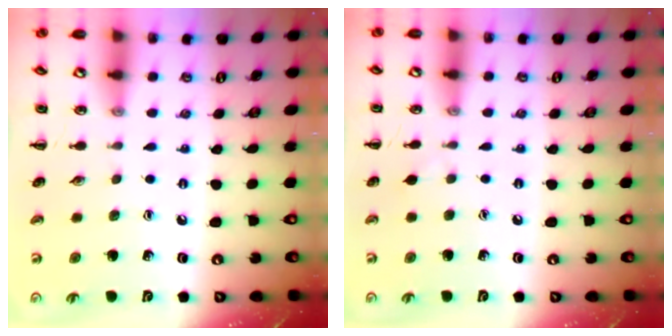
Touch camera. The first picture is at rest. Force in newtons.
{"total": 2.6, "press": 2.3, "slide": 1.1}